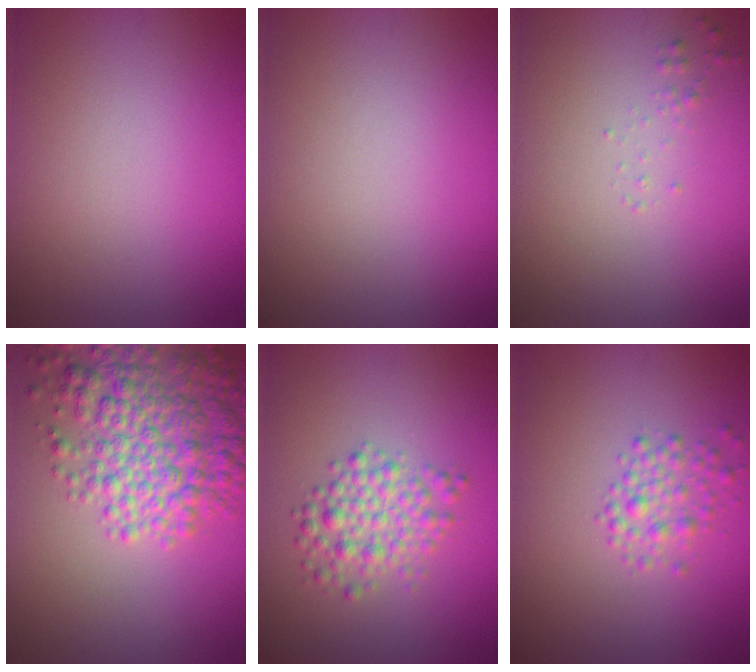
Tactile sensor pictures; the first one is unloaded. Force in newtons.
{"total": 0.0}
{"total": 0.6, "press": 0.6, "slide": 0.0}
{"total": 7.0, "press": 7.0, "slide": 0.3}
{"total": 3.2, "press": 3.2, "slide": 0.0}
{"total": 2.1, "press": 2.1, "slide": 0.1}